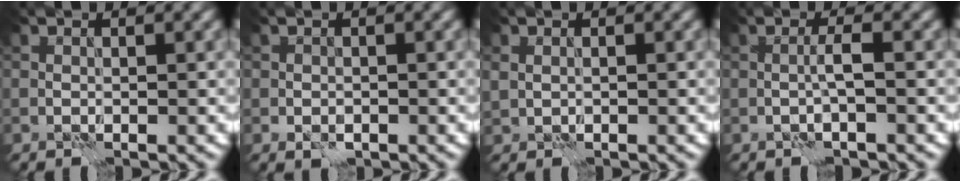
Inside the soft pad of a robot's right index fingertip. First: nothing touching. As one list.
[{"total": 1.2, "force": [-0.4, 1.0, 0.6], "torque": [-0.010, -0.005, -0.006]}, {"total": 0.6, "force": [0.1, 0.5, 0.3], "torque": [-0.006, -0.002, 0.006]}, {"total": 1.5, "force": [-0.3, 0.1, 1.4], "torque": [-0.028, 0.006, -0.008]}]